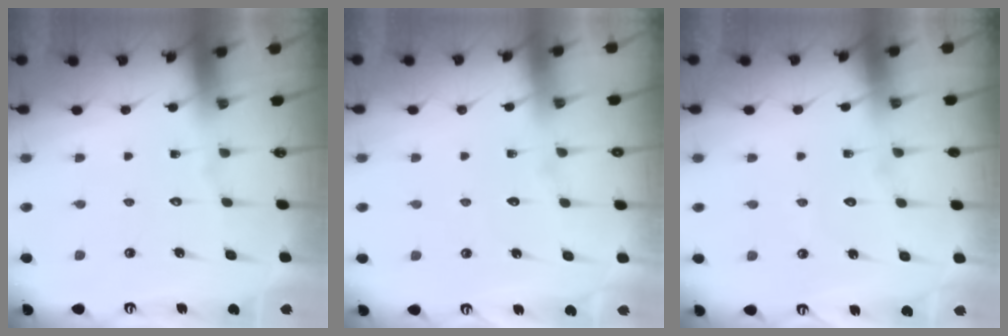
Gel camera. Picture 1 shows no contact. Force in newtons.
{"total": 2.8, "press": 2.8, "slide": 0.4}
{"total": 2.9, "press": 2.9, "slide": 0.3}